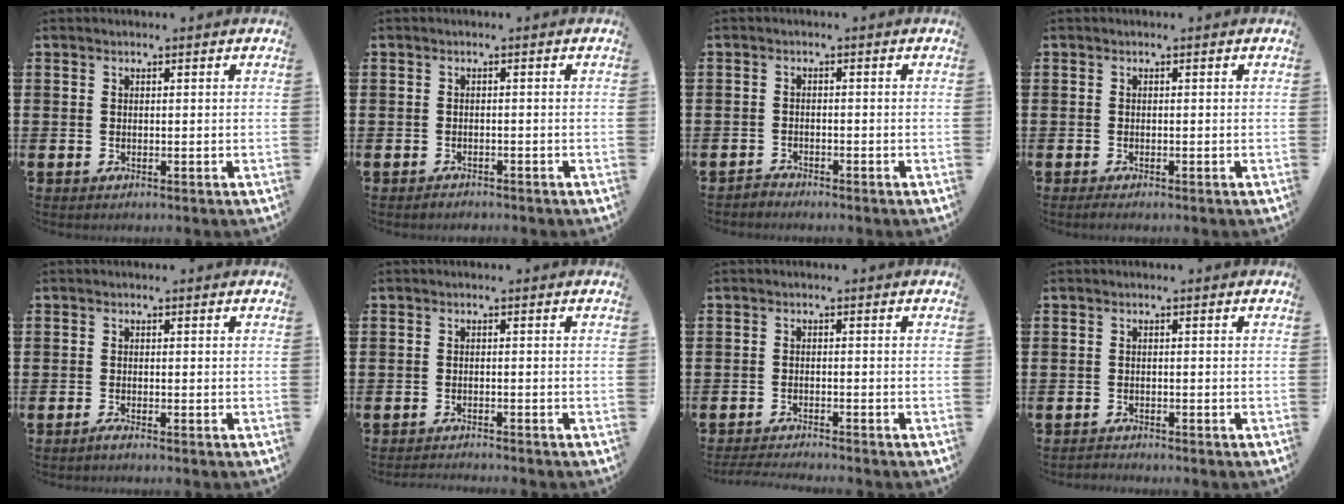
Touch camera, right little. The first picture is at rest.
{"total": 0.8, "force": [-0.7, 0.1, 0.0], "torque": [-0.003, 0.000, -0.016]}
{"total": 1.2, "force": [-1.2, 0.1, -0.2], "torque": [-0.001, 0.004, -0.026]}
{"total": 0.0}
{"total": 0.7, "force": [-0.5, 0.0, 0.5], "torque": [-0.007, -0.004, -0.010]}
{"total": 1.1, "force": [-1.1, -0.1, -0.1], "torque": [0.001, -0.002, -0.023]}
{"total": 1.6, "force": [-1.6, -0.2, 0.2], "torque": [-0.003, 0.000, -0.032]}
{"total": 0.8, "force": [-0.8, 0.1, -0.1], "torque": [-0.002, -0.001, -0.016]}